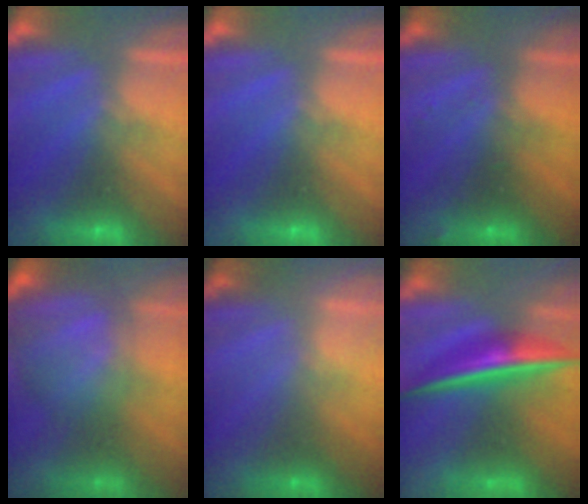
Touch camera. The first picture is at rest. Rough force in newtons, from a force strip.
{"total": 0.0}
{"total": 2.9}
{"total": 6.0}
{"total": 2.4}
{"total": 6.9}